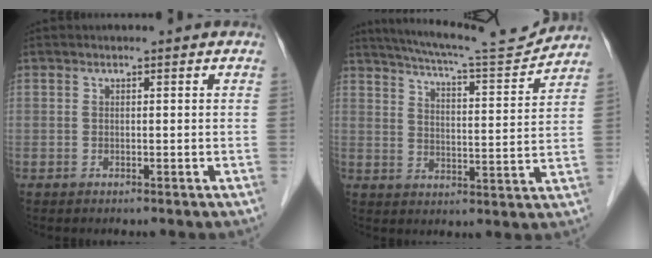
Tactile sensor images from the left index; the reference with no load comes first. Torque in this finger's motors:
{"motor_torque": [0.34, -0.91, 0.05, 0.00]}